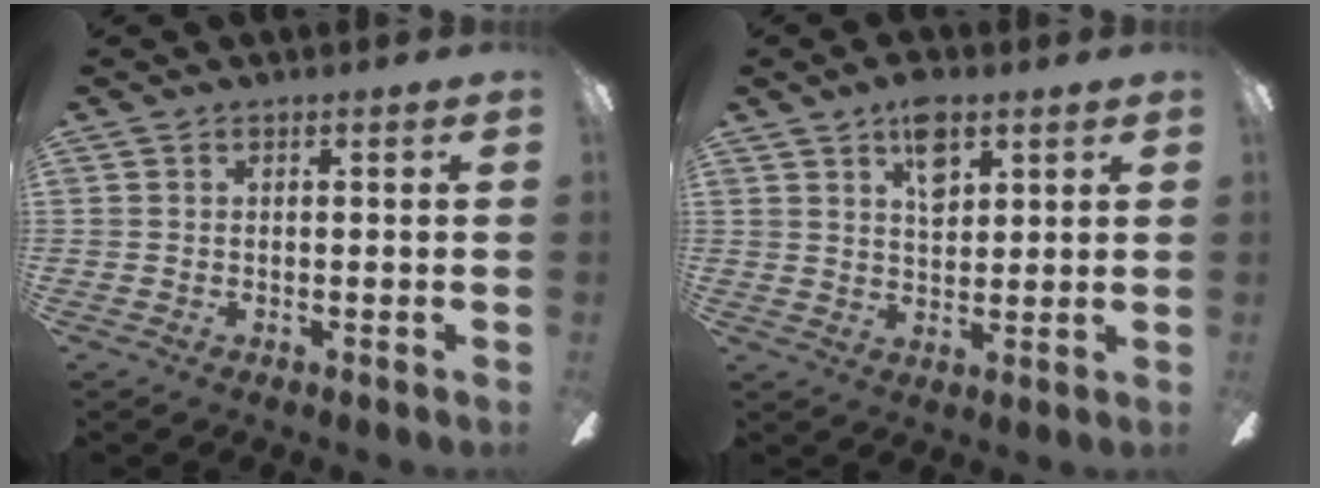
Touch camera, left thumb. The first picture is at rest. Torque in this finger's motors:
{"motor_torque": [1.06, 0.90, 0.79, -0.36, 0.03]}